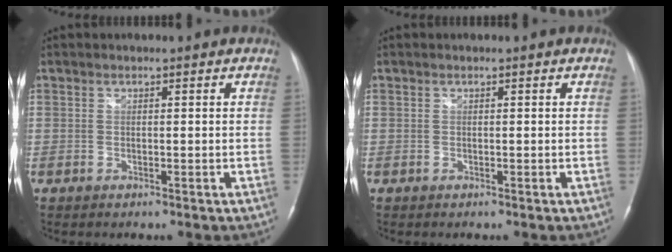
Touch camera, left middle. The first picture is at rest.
{"total": 0.0}